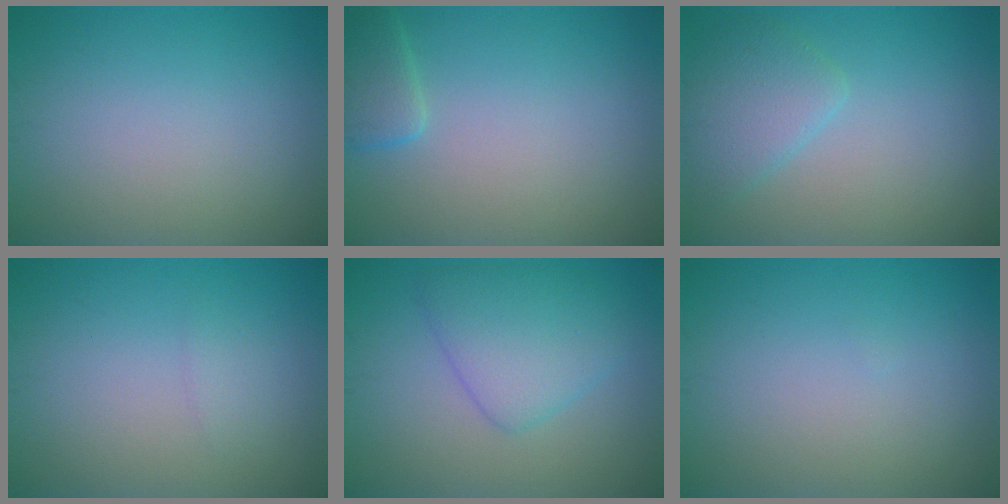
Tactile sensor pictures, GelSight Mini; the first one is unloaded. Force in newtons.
{"total": 2.3, "press": 2.3, "slide": 0.2}
{"total": 3.1, "press": 3.1, "slide": 0.2}
{"total": 0.8, "press": 0.8, "slide": 0.1}
{"total": 4.5, "press": 4.5, "slide": 0.2}
{"total": 0.0}